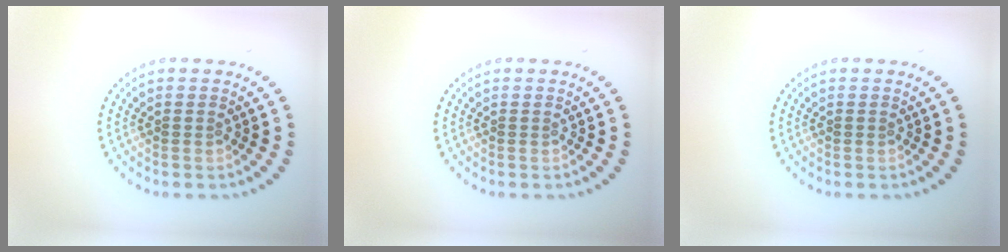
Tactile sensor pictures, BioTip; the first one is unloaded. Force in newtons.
{"total": 0.0}
{"total": 0.0}